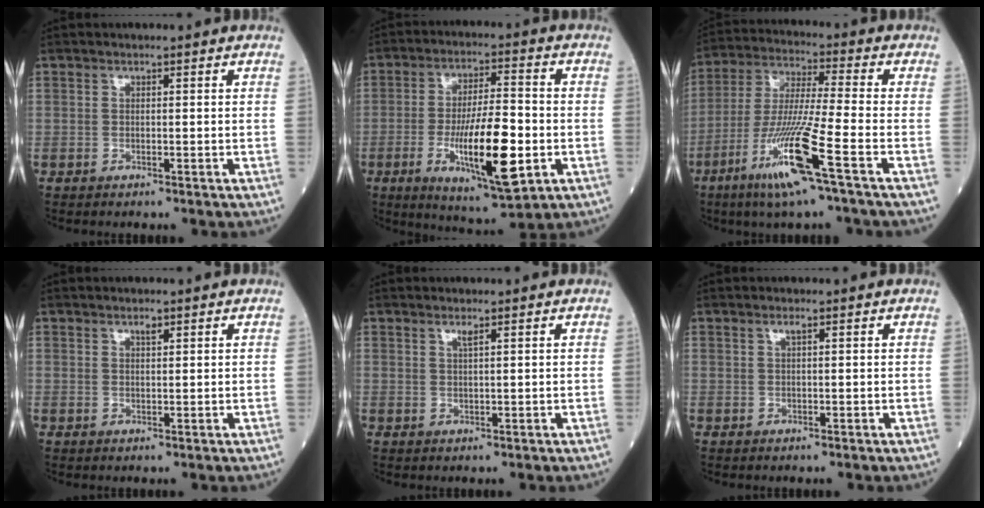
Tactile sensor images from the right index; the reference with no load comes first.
{"total": 14.1, "force": [-3.7, 2.7, 13.4], "torque": [-0.233, -0.015, -0.057]}
{"total": 13.5, "force": [-6.4, -1.0, 11.9], "torque": [-0.243, -0.024, -0.124]}
{"total": 0.9, "force": [0.6, 0.3, 0.6], "torque": [-0.013, -0.002, 0.011]}
{"total": 1.0, "force": [0.6, -0.1, 0.8], "torque": [-0.017, -0.002, 0.012]}
{"total": 0.8, "force": [0.4, 0.0, 0.7], "torque": [-0.013, 0.001, 0.007]}